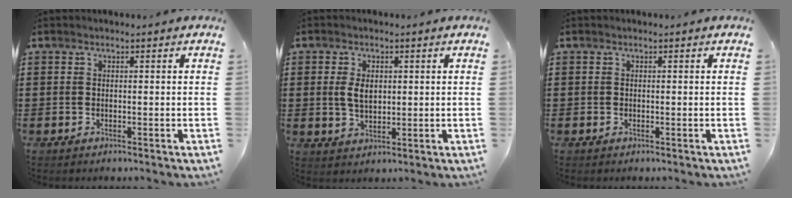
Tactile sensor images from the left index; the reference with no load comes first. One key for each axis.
{"total": 3.9, "fx": 0.7, "fy": 2.3, "fz": 3.0, "tx": -0.072, "ty": 0.005, "tz": 0.010}
{"total": 0.0}